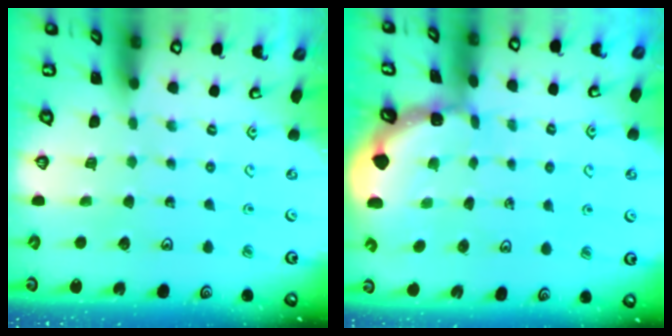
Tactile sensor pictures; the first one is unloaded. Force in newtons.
{"total": 1.4, "press": 1.4, "slide": 0.1}